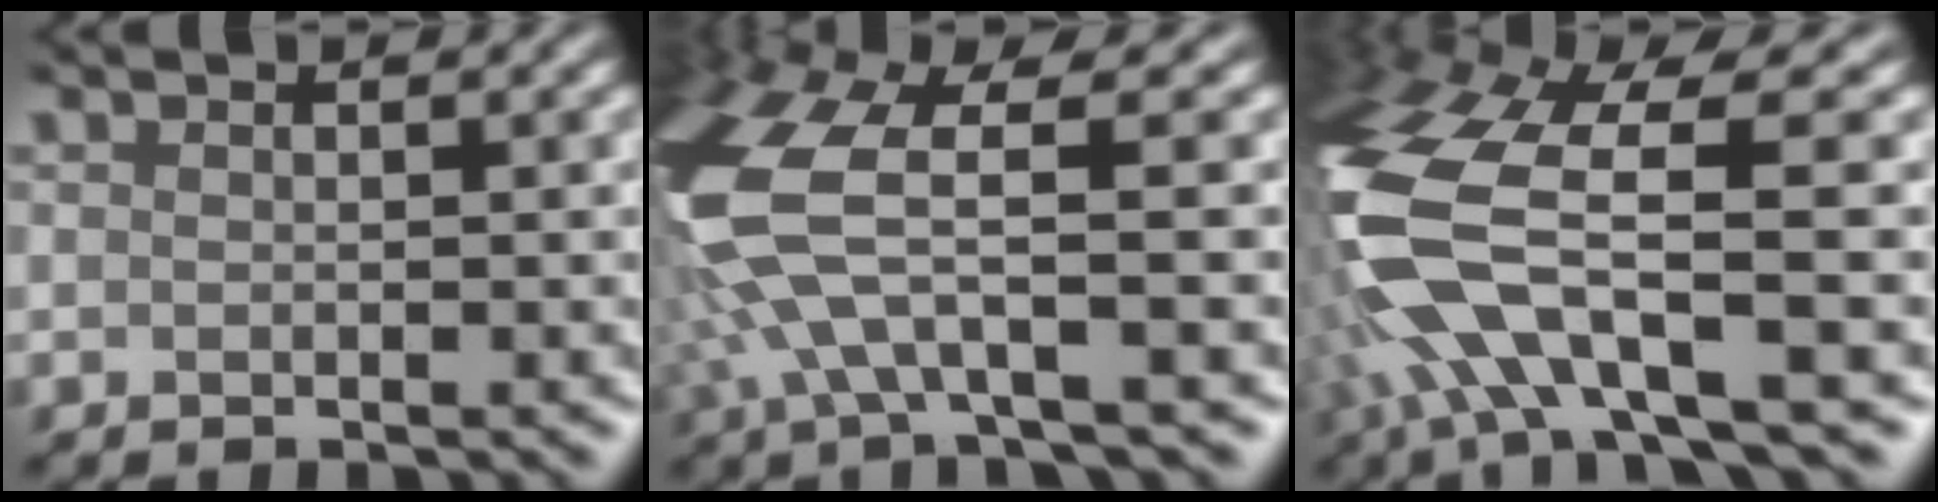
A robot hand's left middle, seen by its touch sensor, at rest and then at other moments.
{"total": 9.1, "force": [-0.4, 3.4, 8.5], "torque": [-0.220, -0.002, -0.009]}
{"total": 11.2, "force": [-2.7, 4.2, 10.0], "torque": [-0.227, -0.008, -0.040]}